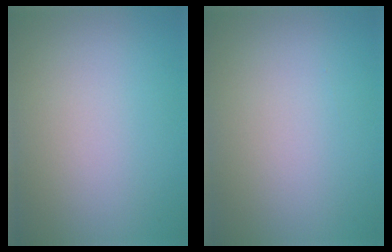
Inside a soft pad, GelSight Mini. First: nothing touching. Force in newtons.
{"total": 0.0}